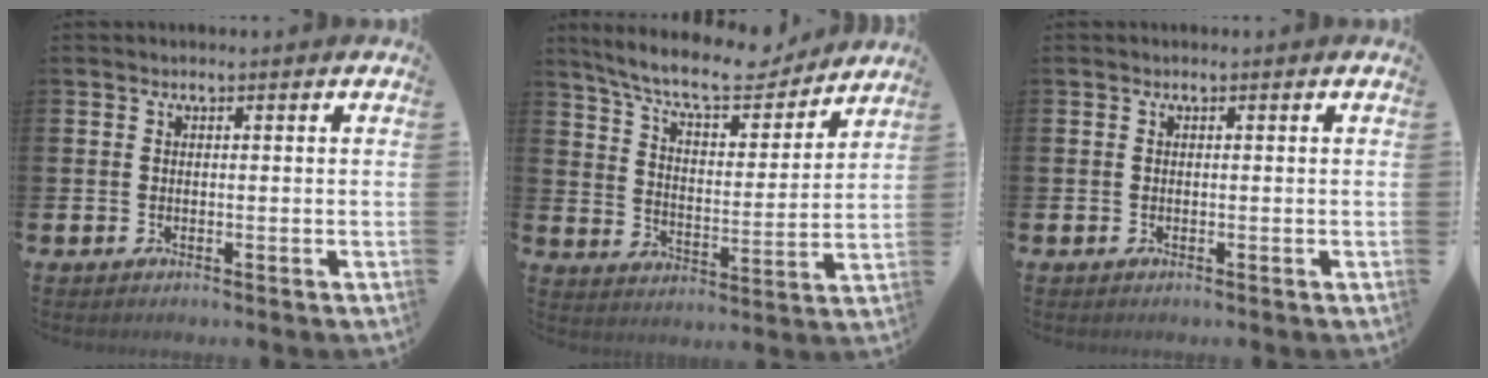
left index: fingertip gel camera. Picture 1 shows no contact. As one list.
[{"total": 10.6, "force": [9.5, 2.4, 4.2], "torque": [-0.109, -0.058, 0.163]}, {"total": 0.0}]